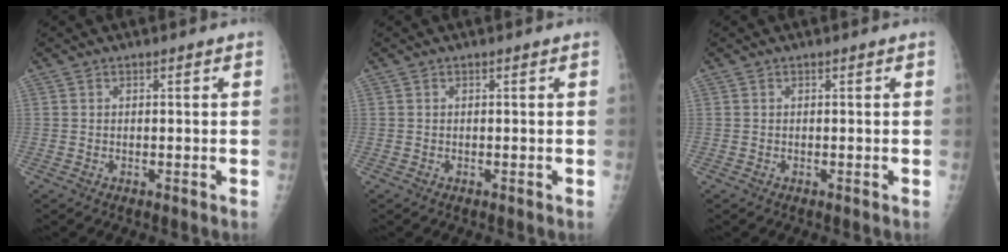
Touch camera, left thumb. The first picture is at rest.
{"total": 0.0}
{"total": 0.0}